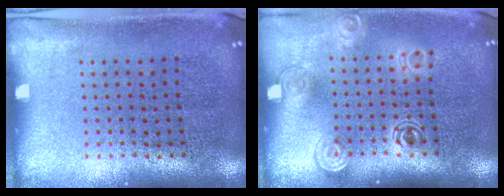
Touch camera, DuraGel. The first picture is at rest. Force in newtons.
{"total": 1.6, "press": 1.2, "slide": 1.0}